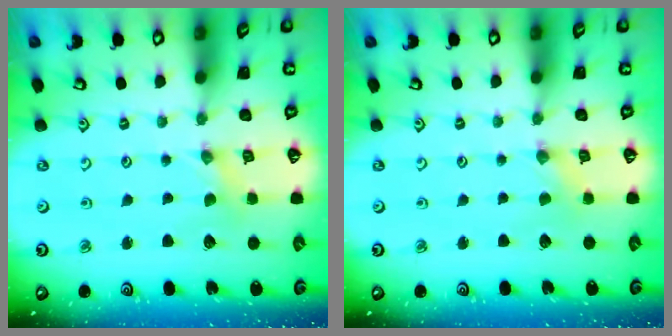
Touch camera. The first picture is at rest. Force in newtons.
{"total": 0.0}